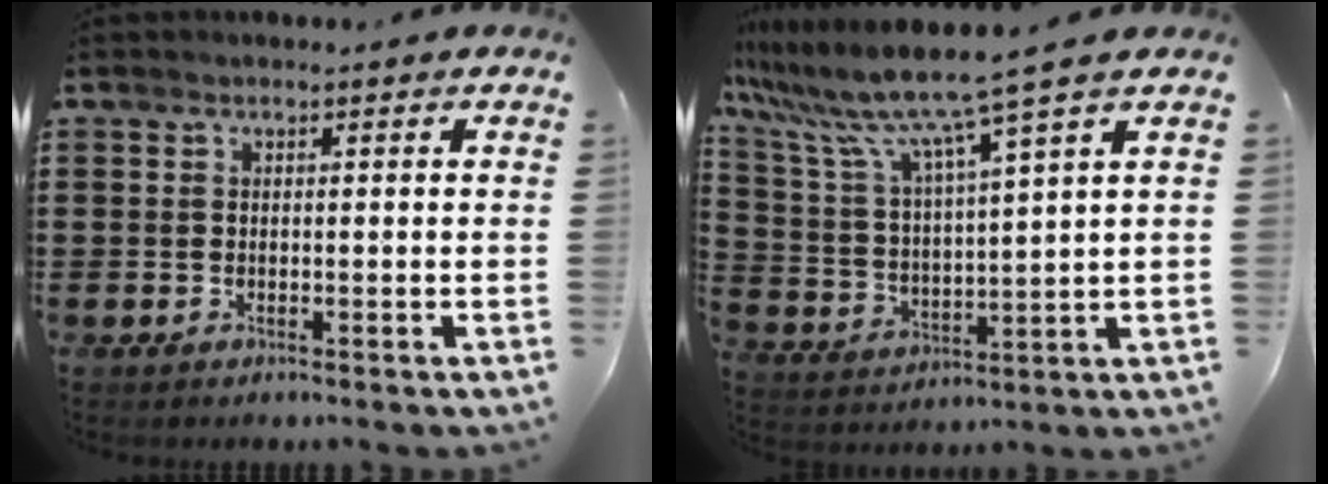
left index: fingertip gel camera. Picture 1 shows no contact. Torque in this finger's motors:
{"motor_torque": [2.14, 0.00, 0.75, 0.21]}